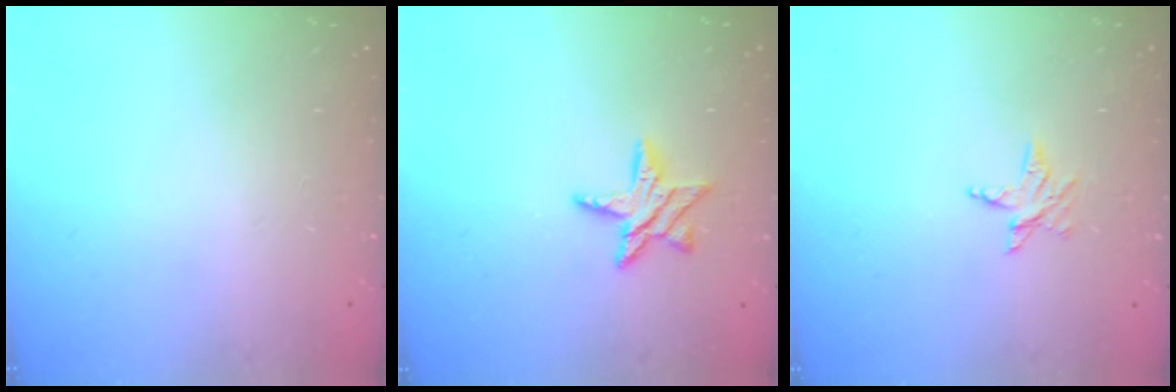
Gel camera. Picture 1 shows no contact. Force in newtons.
{"total": 8.9, "press": 8.9, "slide": 0.5}
{"total": 3.4, "press": 3.3, "slide": 0.5}